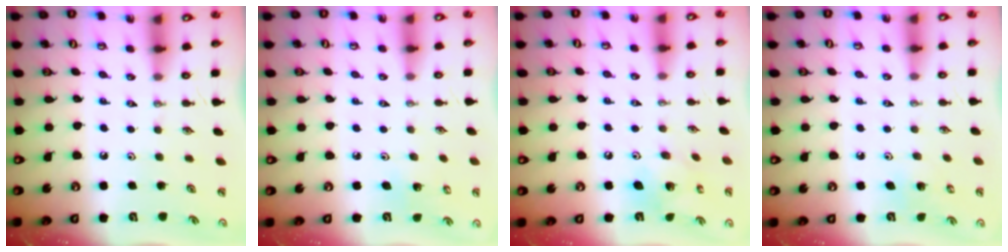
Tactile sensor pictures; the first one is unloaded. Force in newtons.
{"total": 3.0, "press": 3.0, "slide": 0.2}
{"total": 9.7, "press": 9.7, "slide": 0.6}
{"total": 6.1, "press": 6.1, "slide": 0.5}